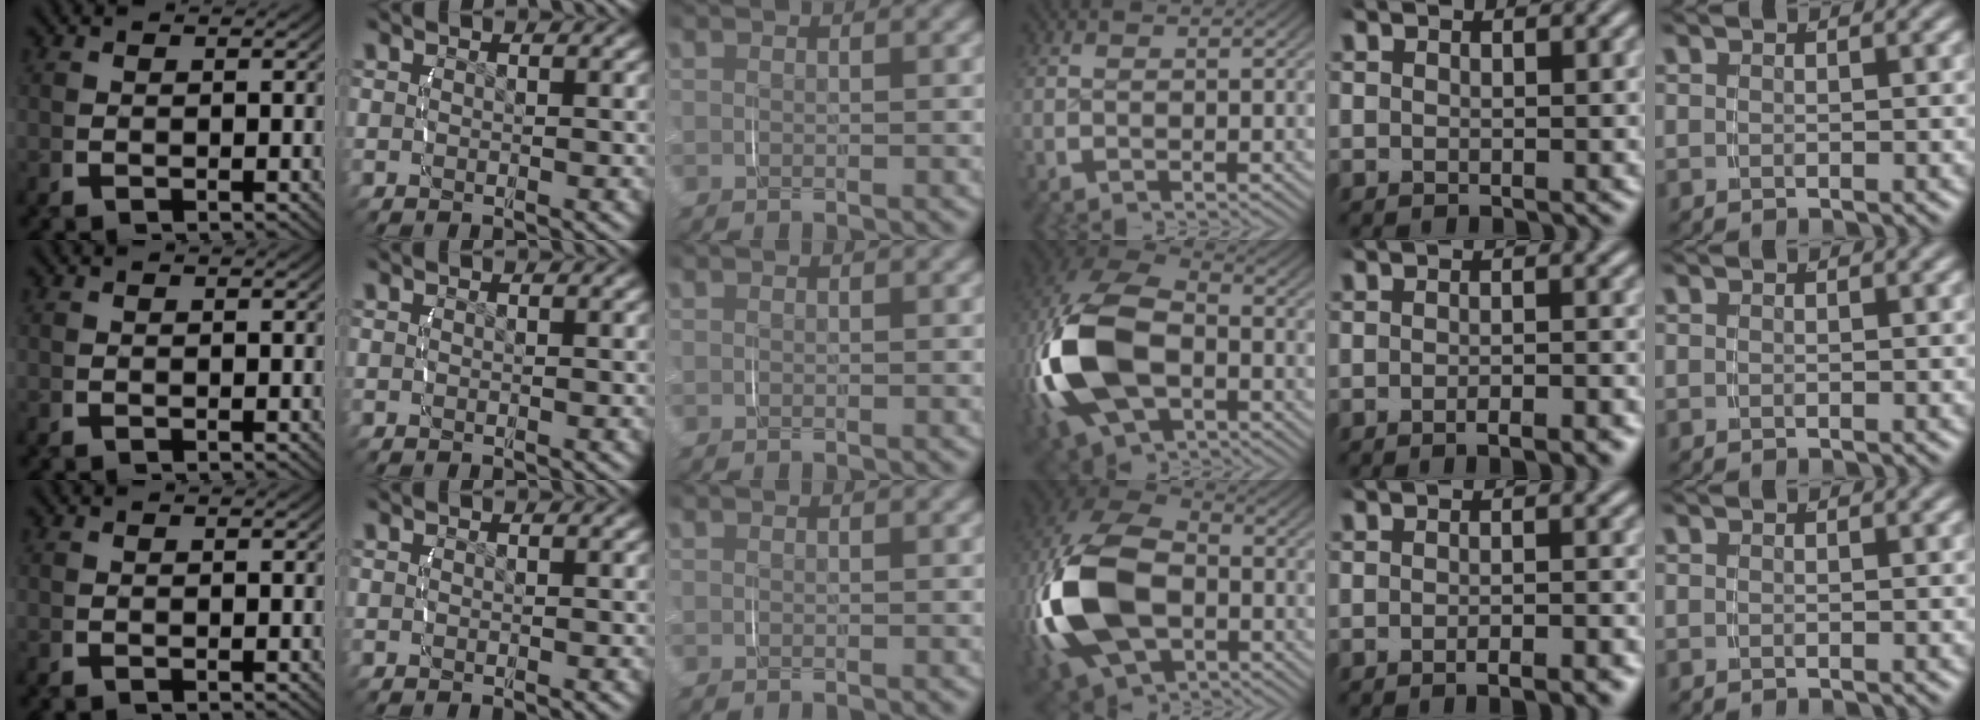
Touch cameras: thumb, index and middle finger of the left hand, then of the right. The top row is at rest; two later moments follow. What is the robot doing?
{"motion": "grasp_and_lifting", "object": "velcro strap"}